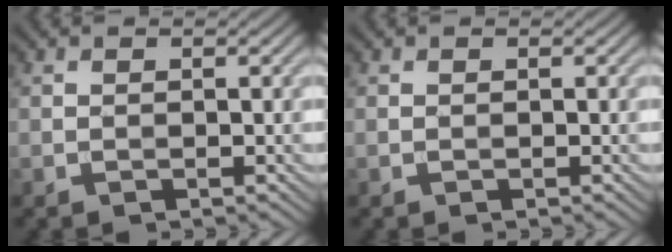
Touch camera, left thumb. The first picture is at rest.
{"total": 0.0}